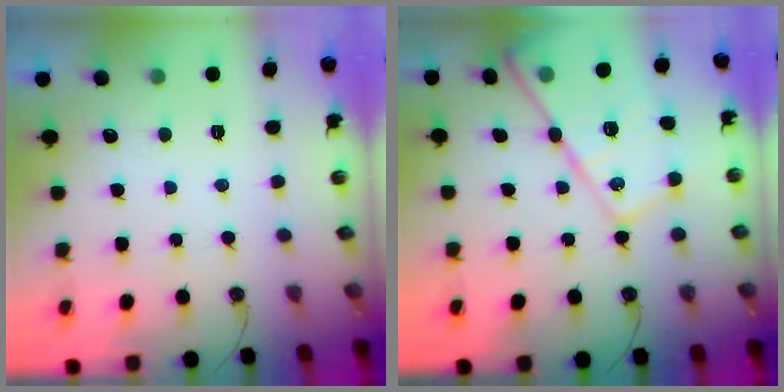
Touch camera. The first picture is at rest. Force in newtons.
{"total": 20.2, "press": 20.1, "slide": 1.3}